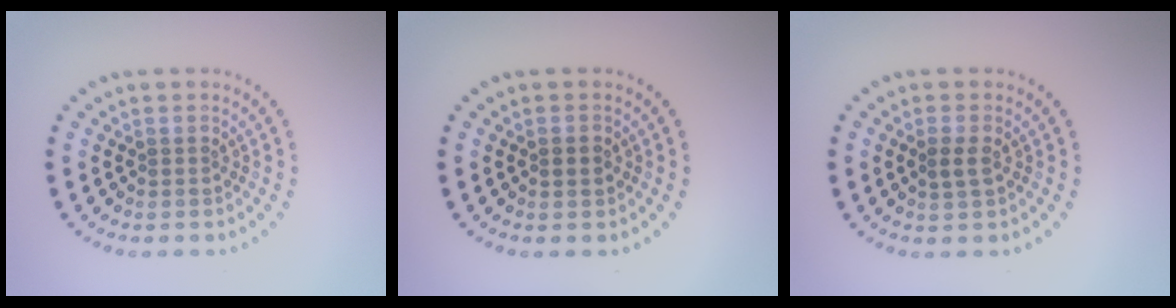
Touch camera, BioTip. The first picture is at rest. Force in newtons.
{"total": 1.0, "press": 1.0, "slide": 0.1}
{"total": 1.5, "press": 1.5, "slide": 0.3}